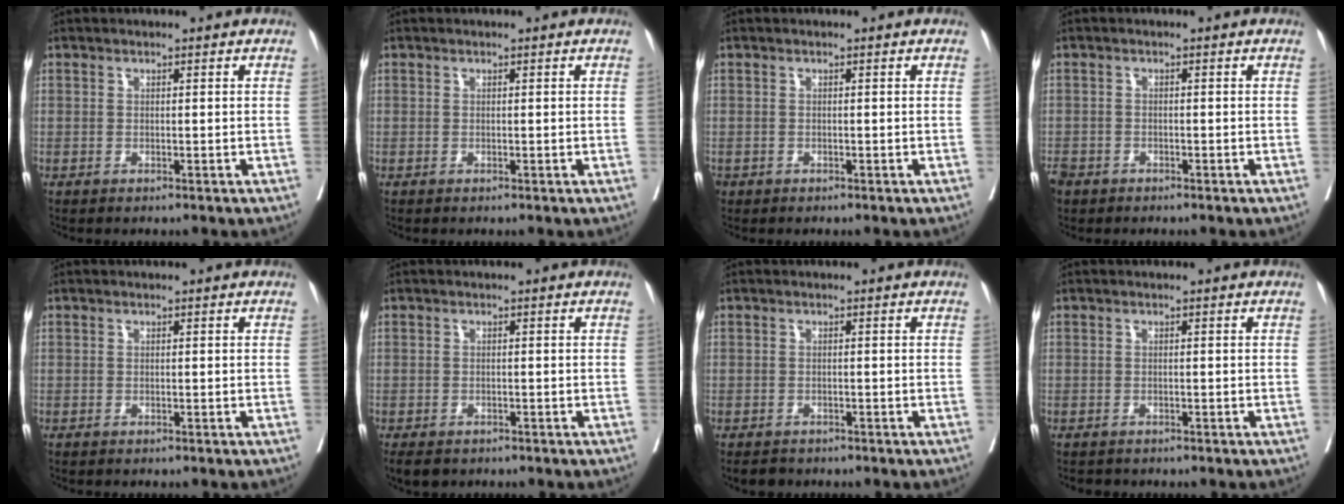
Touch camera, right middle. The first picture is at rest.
{"total": 0.0}
{"total": 0.7, "force": [-0.4, 0.5, 0.1], "torque": [-0.008, 0.002, -0.007]}
{"total": 3.9, "force": [-2.9, 2.6, 0.9], "torque": [-0.022, 0.000, -0.054]}
{"total": 0.0}
{"total": 3.6, "force": [-2.7, 1.8, 1.4], "torque": [-0.019, -0.006, -0.039]}
{"total": 2.0, "force": [-1.7, 1.0, 0.3], "torque": [-0.009, -0.002, -0.027]}
{"total": 1.4, "force": [-1.3, 0.6, 0.1], "torque": [-0.008, -0.003, -0.022]}